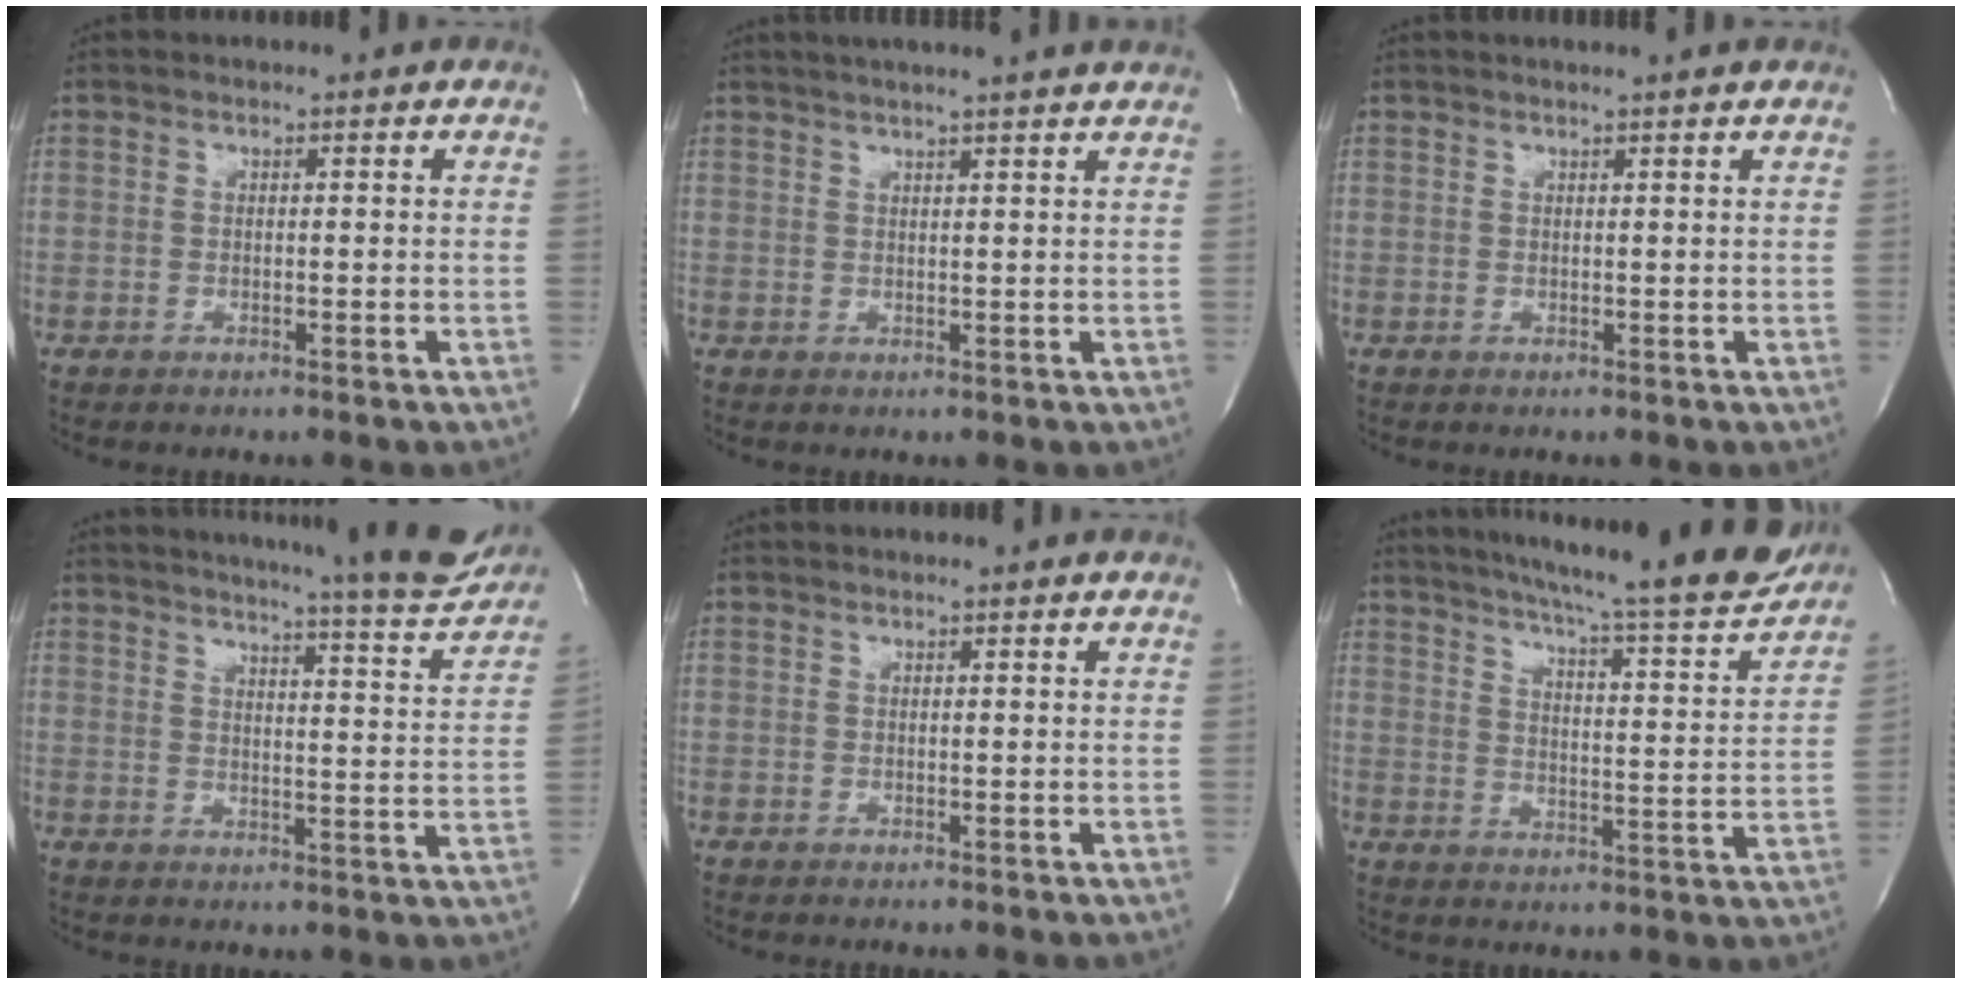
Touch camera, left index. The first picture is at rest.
{"total": 10.3, "force": [9.0, -0.4, 5.0], "torque": [-0.079, 0.022, 0.105]}
{"total": 2.5, "force": [2.3, -0.6, 0.8], "torque": [-0.014, 0.005, 0.030]}
{"total": 18.9, "force": [17.6, 0.6, 7.0], "torque": [-0.102, -0.059, 0.209]}
{"total": 0.0}
{"total": 23.2, "force": [20.7, 1.4, 10.3], "torque": [-0.164, -0.048, 0.266]}